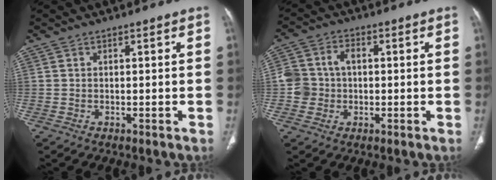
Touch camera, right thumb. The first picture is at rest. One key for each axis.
{"total": 7.1, "fx": -0.2, "fy": 6.3, "fz": 3.3, "tx": -0.051, "ty": 0.025, "tz": -0.009}